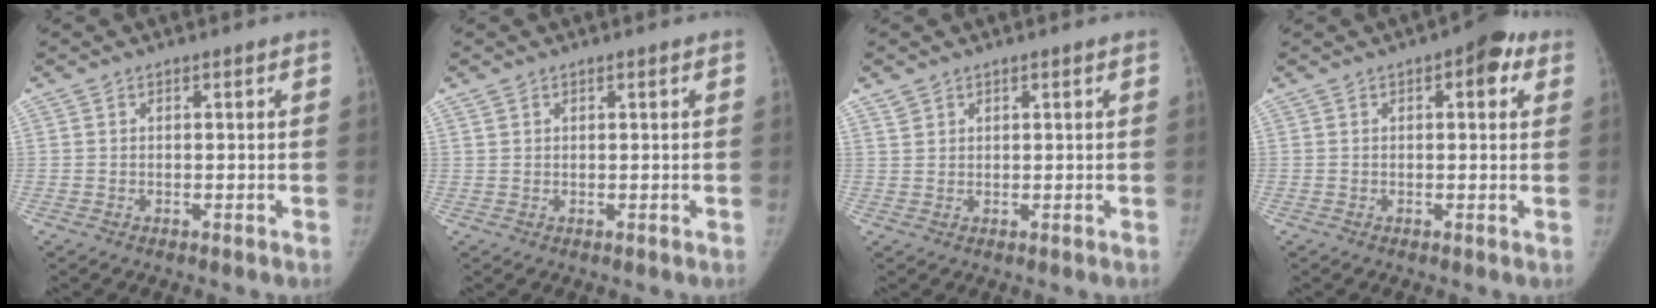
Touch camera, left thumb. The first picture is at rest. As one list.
[{"total": 1.3, "force": [0.9, 0.8, 0.4], "torque": [-0.006, 0.002, 0.019]}, {"total": 2.0, "force": [1.5, 1.3, 0.4], "torque": [0.003, -0.004, 0.028]}, {"total": 5.6, "force": [2.4, 2.5, 4.4], "torque": [-0.034, -0.001, 0.020]}]